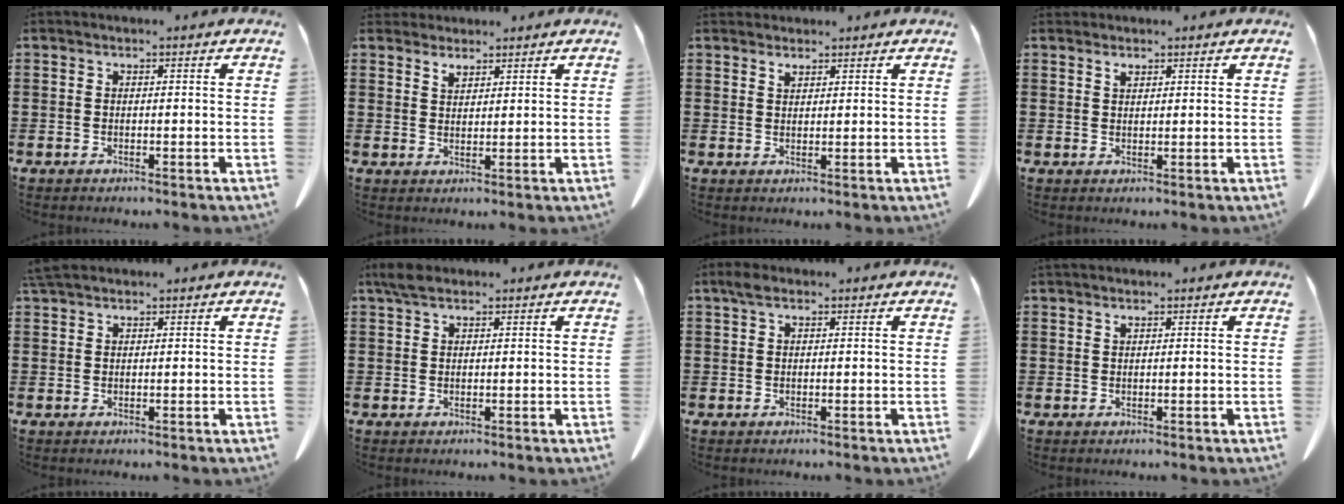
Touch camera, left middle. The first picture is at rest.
{"total": 2.3, "force": [2.1, 1.0, 0.5], "torque": [-0.014, 0.003, 0.040]}
{"total": 1.5, "force": [1.4, 0.5, 0.3], "torque": [0.000, -0.004, 0.026]}
{"total": 1.1, "force": [0.9, 0.4, 0.4], "torque": [-0.002, -0.003, 0.016]}
{"total": 2.2, "force": [1.8, 0.5, 1.1], "torque": [-0.028, 0.002, 0.034]}
{"total": 2.6, "force": [1.8, 1.1, 1.5], "torque": [-0.036, 0.005, 0.033]}
{"total": 1.6, "force": [0.6, 0.9, 1.2], "torque": [-0.027, 0.005, 0.011]}
{"total": 0.7, "force": [0.6, 0.1, 0.4], "torque": [-0.010, -0.001, 0.012]}